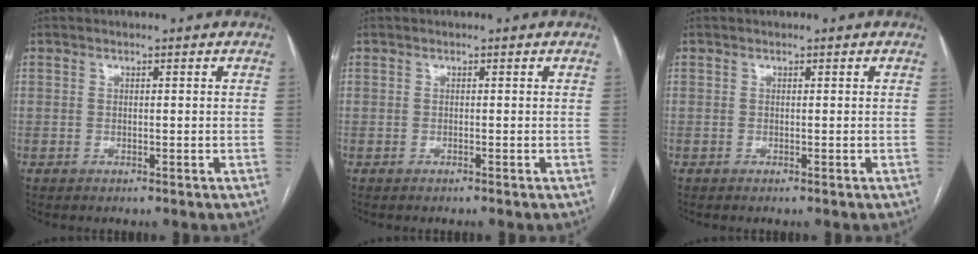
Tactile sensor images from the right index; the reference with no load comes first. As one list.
[{"total": 0.0}, {"total": 0.0}]